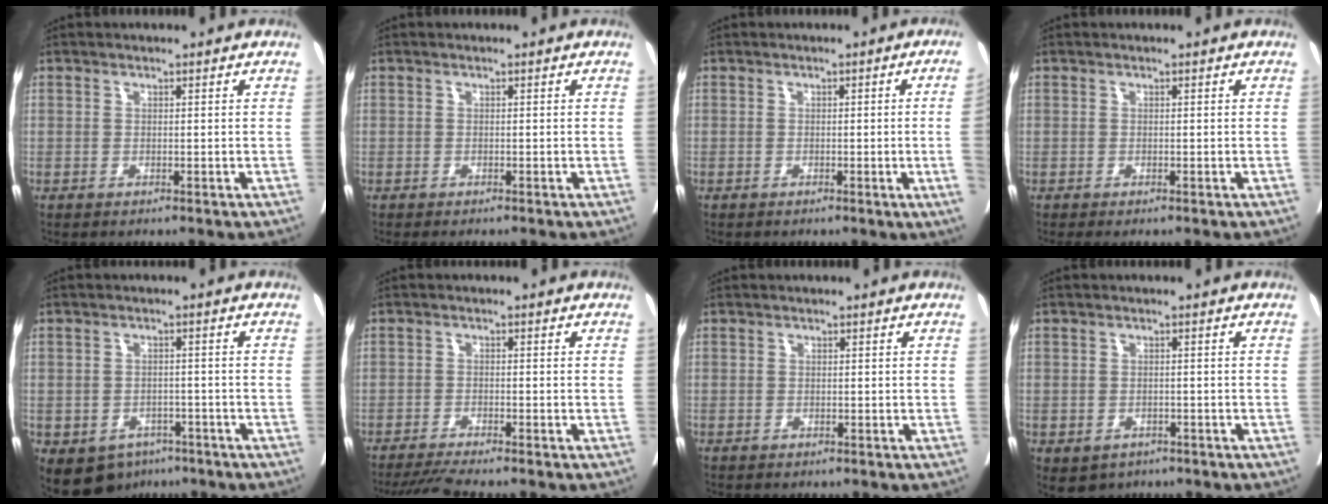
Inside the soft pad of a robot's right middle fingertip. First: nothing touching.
{"total": 1.6, "force": [-1.4, 0.2, 0.8], "torque": [-0.006, -0.003, -0.024]}
{"total": 5.9, "force": [-0.8, -2.0, 5.5], "torque": [-0.067, -0.015, -0.007]}
{"total": 0.8, "force": [-0.5, 0.2, 0.6], "torque": [-0.012, -0.006, -0.009]}
{"total": 7.9, "force": [-4.6, 5.8, 2.5], "torque": [-0.041, 0.006, -0.059]}
{"total": 4.0, "force": [-3.6, -0.9, 1.6], "torque": [-0.025, -0.016, -0.067]}
{"total": 0.0}
{"total": 4.2, "force": [-2.4, 3.3, 1.0], "torque": [-0.009, 0.001, -0.029]}